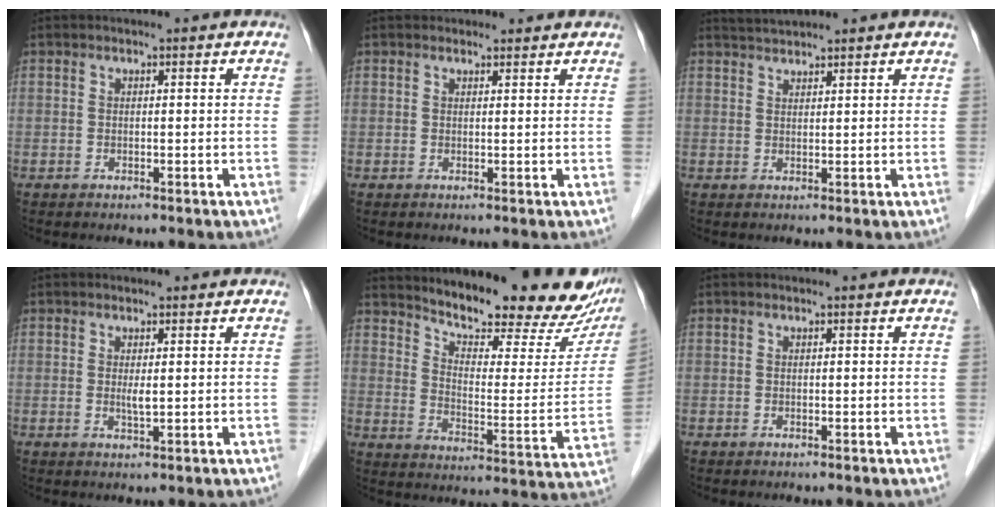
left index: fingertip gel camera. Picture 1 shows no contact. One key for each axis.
{"total": 1.6, "fx": 1.5, "fy": 0.6, "fz": -0.1, "tx": -0.004, "ty": 0.006, "tz": 0.018}
{"total": 2.7, "fx": 2.7, "fy": 0.1, "fz": 0.5, "tx": -0.014, "ty": 0.017, "tz": 0.052}
{"total": 1.4, "fx": 0.3, "fy": 0.2, "fz": 1.4, "tx": -0.030, "ty": -0.003, "tz": 0.007}
{"total": 20.7, "fx": 18.2, "fy": 4.5, "fz": 8.7, "tx": -0.121, "ty": -0.043, "tz": 0.238}
{"total": 0.0}